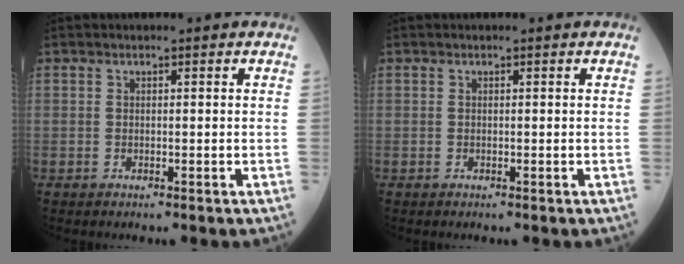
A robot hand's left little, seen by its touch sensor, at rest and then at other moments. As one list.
[{"total": 0.0}]